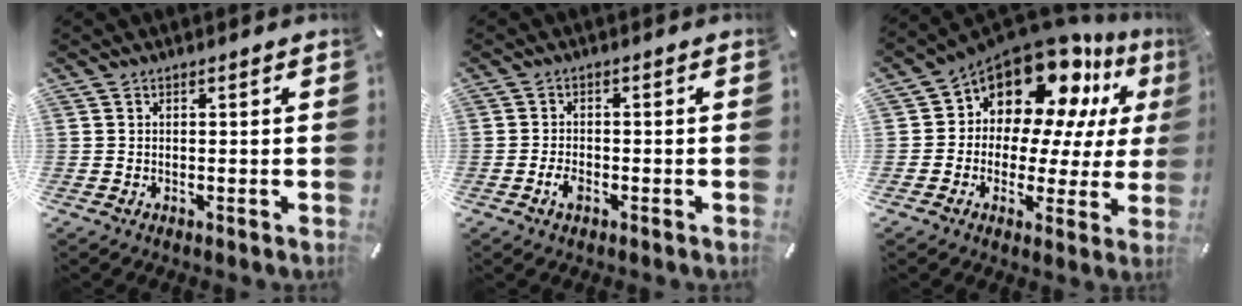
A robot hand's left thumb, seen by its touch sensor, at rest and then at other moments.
{"total": 2.6, "force": [-1.5, 1.5, 1.6], "torque": [-0.042, 0.000, -0.030]}
{"total": 15.7, "force": [11.3, 8.6, 6.7], "torque": [-0.124, -0.100, 0.198]}